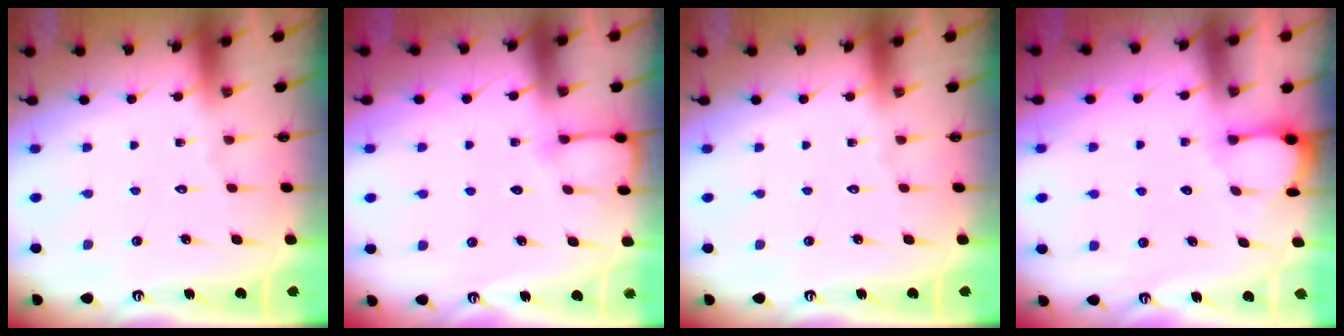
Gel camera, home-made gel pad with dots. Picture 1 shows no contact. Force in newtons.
{"total": 6.6, "press": 6.6, "slide": 0.5}
{"total": 0.0}
{"total": 2.0, "press": 2.0, "slide": 0.3}